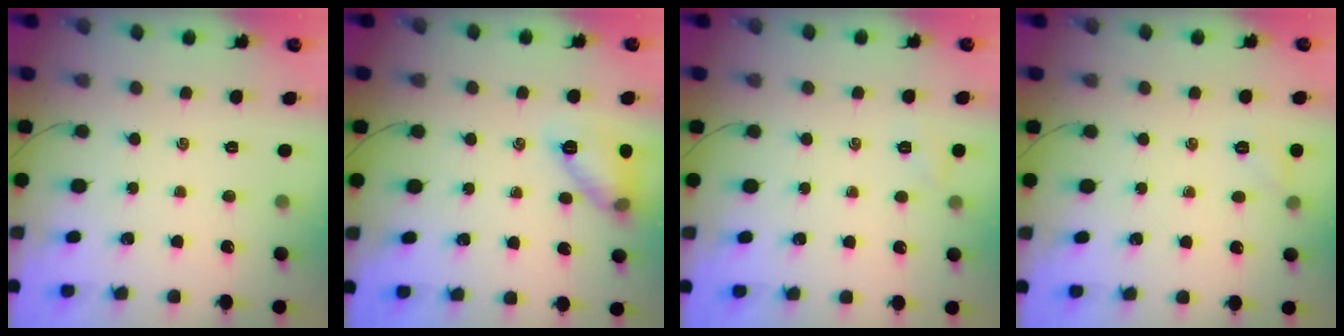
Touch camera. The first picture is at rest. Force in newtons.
{"total": 11.3, "press": 11.3, "slide": 0.4}
{"total": 2.8, "press": 2.7, "slide": 0.8}
{"total": 5.2, "press": 5.0, "slide": 1.5}